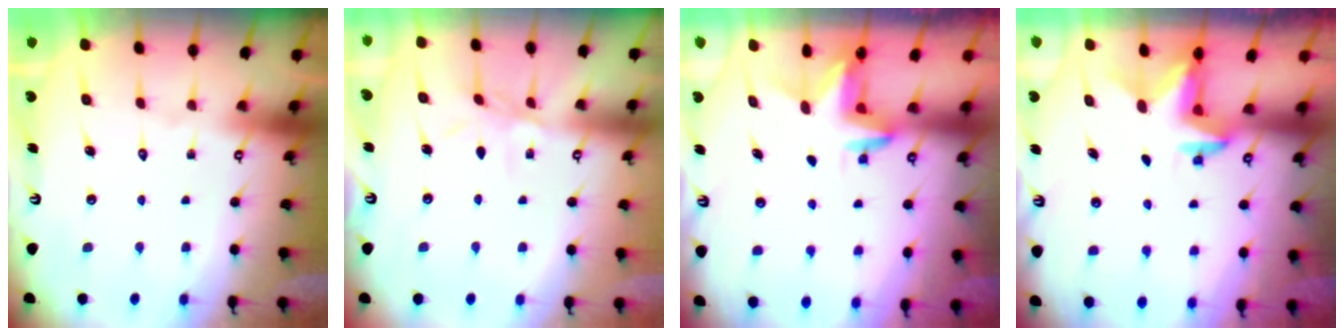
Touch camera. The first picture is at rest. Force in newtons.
{"total": 4.4, "press": 4.4, "slide": 0.5}
{"total": 3.3, "press": 3.3, "slide": 0.3}
{"total": 2.4, "press": 2.3, "slide": 0.4}